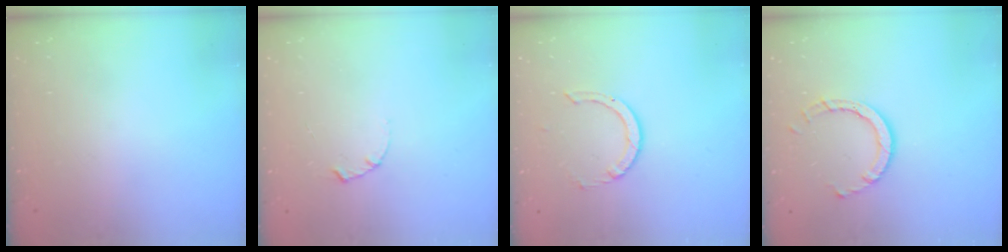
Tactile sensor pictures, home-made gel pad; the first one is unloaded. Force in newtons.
{"total": 1.7, "press": 1.6, "slide": 0.3}
{"total": 1.7, "press": 1.7, "slide": 0.1}
{"total": 5.8, "press": 5.8, "slide": 0.2}